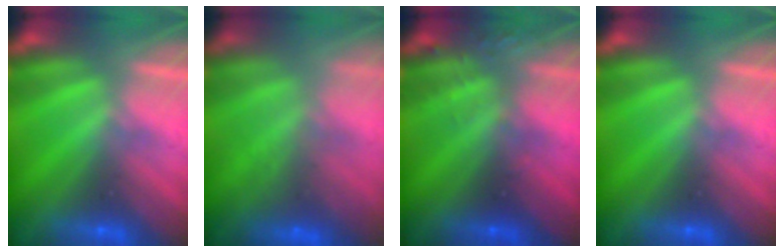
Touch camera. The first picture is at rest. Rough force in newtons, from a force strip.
{"total": 9.1}
{"total": 3.2}
{"total": 0.0}